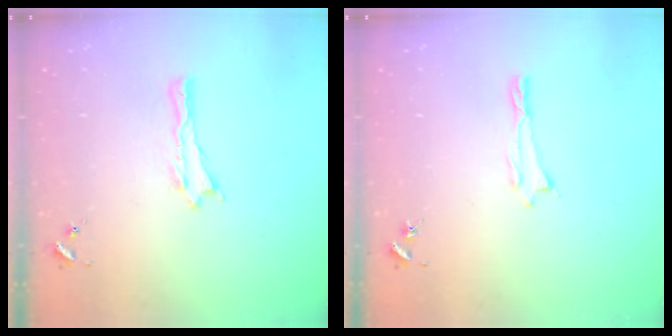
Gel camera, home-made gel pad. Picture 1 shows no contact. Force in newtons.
{"total": 0.0}